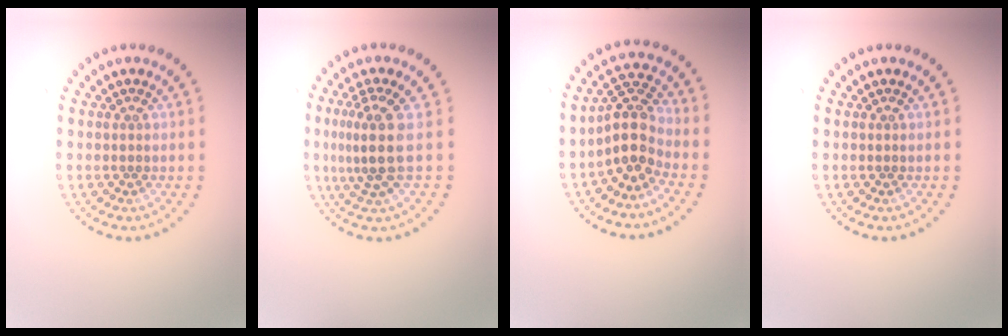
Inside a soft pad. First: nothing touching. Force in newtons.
{"total": 3.6, "press": 2.7, "slide": 2.4}
{"total": 3.8, "press": 2.9, "slide": 2.5}
{"total": 0.0}